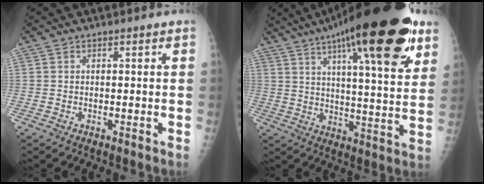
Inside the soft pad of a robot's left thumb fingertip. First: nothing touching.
{"total": 27.4, "force": [15.5, 6.7, 21.6], "torque": [-0.310, -0.026, 0.227]}